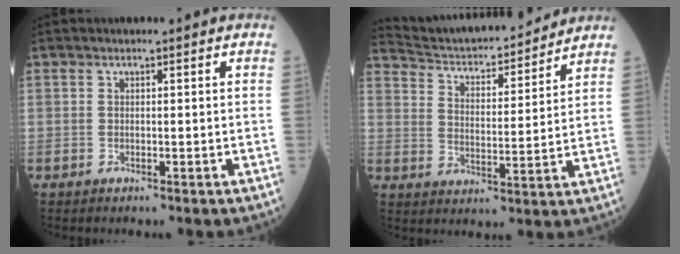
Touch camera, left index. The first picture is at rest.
{"total": 16.8, "force": [15.9, 2.2, 4.9], "torque": [-0.083, 0.007, 0.243]}